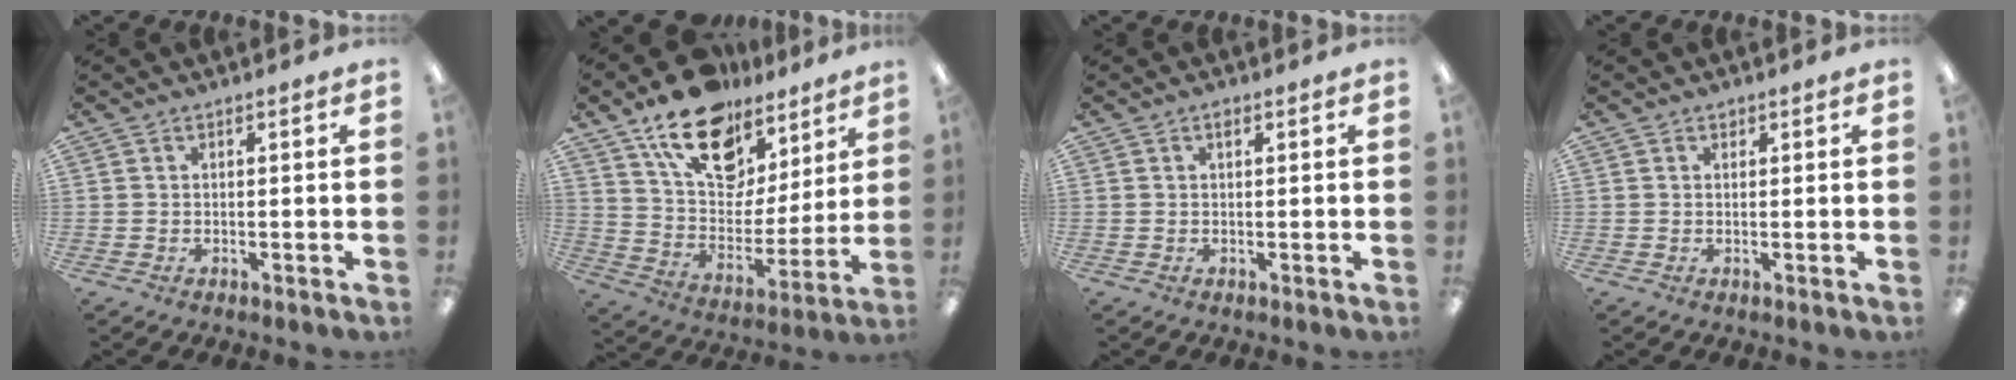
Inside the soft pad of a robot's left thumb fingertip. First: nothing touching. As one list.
[{"total": 19.2, "force": [13.0, 11.0, 8.8], "torque": [-0.149, -0.074, 0.233]}, {"total": 1.0, "force": [0.5, 0.5, 0.8], "torque": [-0.017, 0.003, 0.009]}, {"total": 0.6, "force": [0.5, 0.4, 0.1], "torque": [0.006, -0.002, 0.007]}]